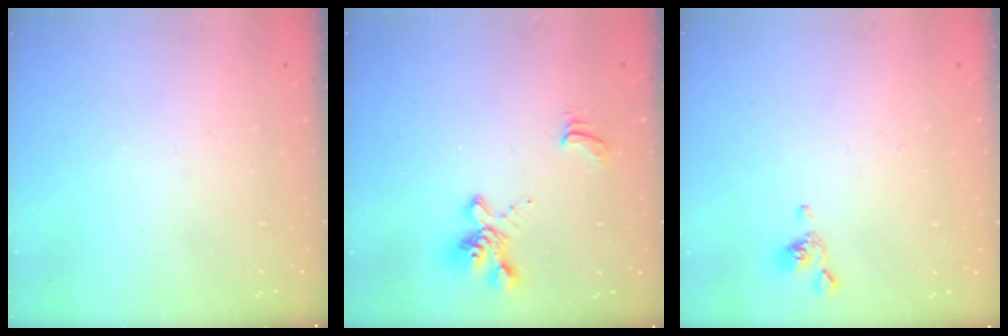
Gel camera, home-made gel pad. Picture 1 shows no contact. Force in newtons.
{"total": 2.3, "press": 1.9, "slide": 1.3}
{"total": 2.0, "press": 2.0, "slide": 0.1}